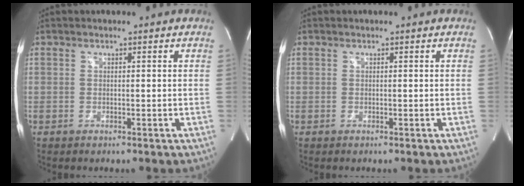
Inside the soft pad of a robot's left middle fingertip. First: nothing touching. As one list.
[{"total": 0.0}]